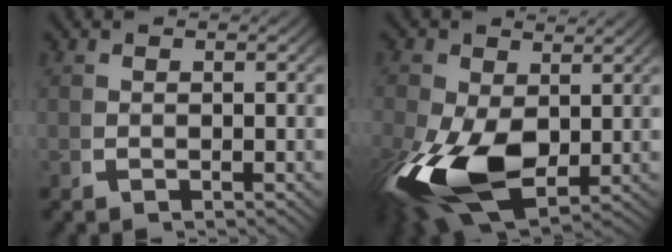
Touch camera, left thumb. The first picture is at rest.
{"total": 13.5, "force": [-2.4, 8.6, 10.1], "torque": [-0.228, -0.072, -0.010]}